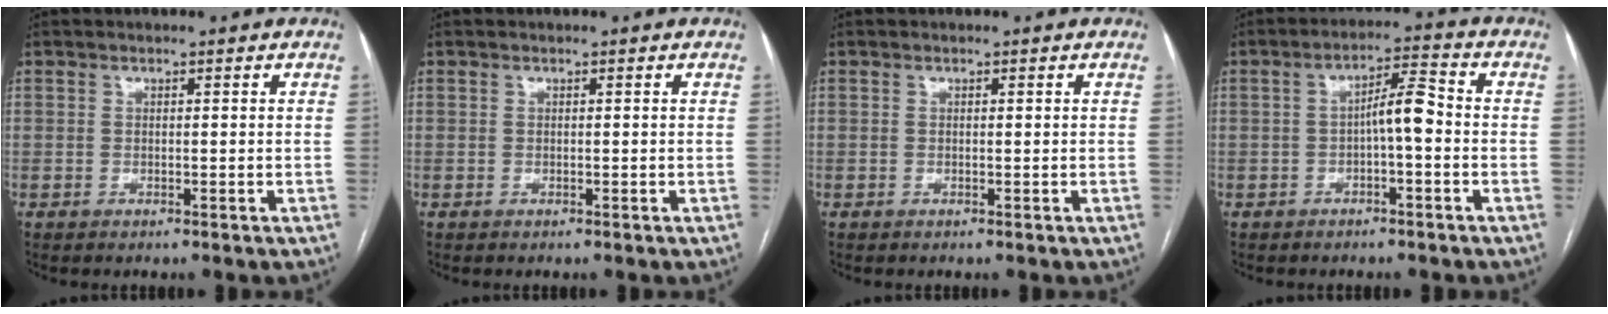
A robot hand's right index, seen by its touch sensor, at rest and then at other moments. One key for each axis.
{"total": 0.0}
{"total": 0.0}
{"total": 5.3, "fx": -0.8, "fy": 1.0, "fz": 5.1, "tx": -0.082, "ty": 0.021, "tz": -0.012}